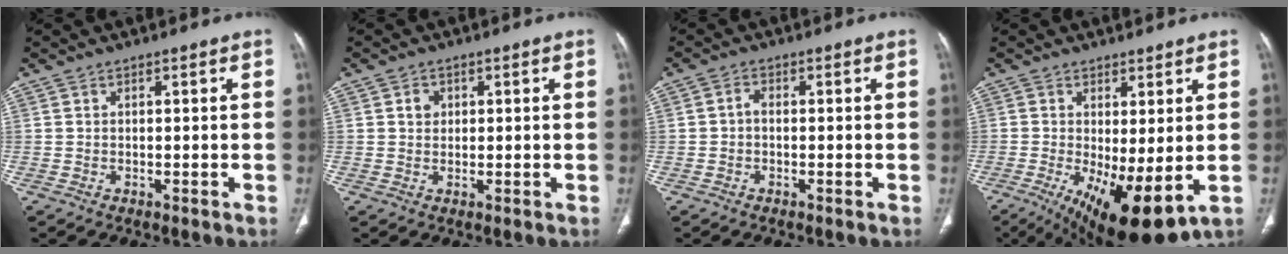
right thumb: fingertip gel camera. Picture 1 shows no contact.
{"total": 2.1, "force": [0.6, 1.8, 0.9], "torque": [-0.006, -0.001, 0.009]}
{"total": 1.8, "force": [-0.3, 1.3, 1.2], "torque": [-0.017, 0.005, -0.010]}
{"total": 13.2, "force": [-3.0, 4.7, 12.0], "torque": [-0.198, -0.023, -0.028]}